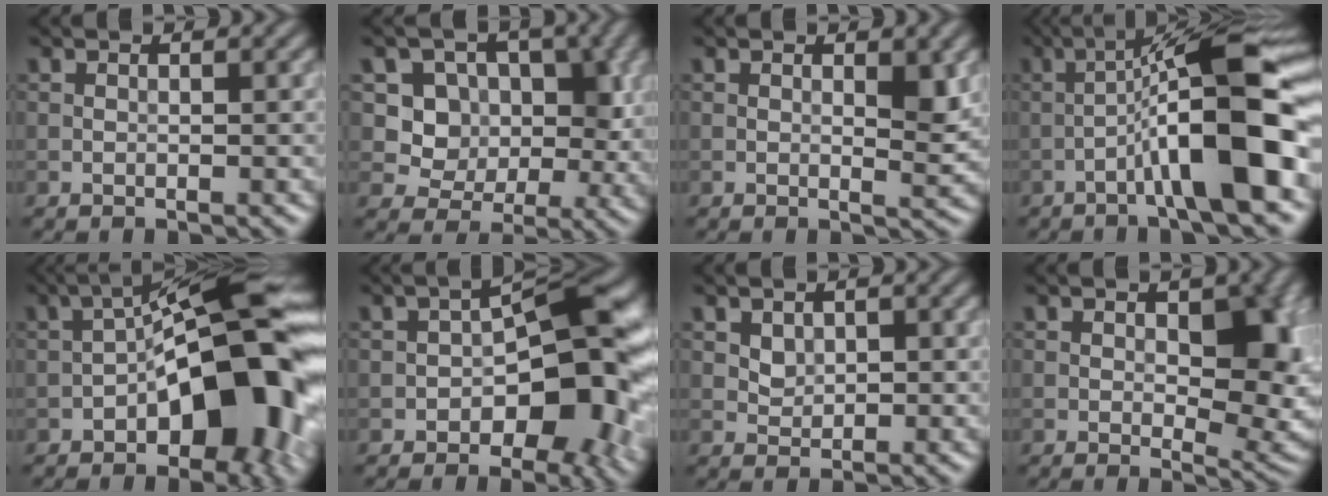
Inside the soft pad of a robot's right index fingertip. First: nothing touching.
{"total": 7.4, "force": [1.6, 6.1, 4.0], "torque": [-0.046, -0.006, 0.012]}
{"total": 2.4, "force": [0.4, 0.7, 2.2], "torque": [-0.033, -0.006, 0.005]}
{"total": 11.1, "force": [-3.3, 1.3, 10.5], "torque": [-0.154, 0.027, -0.055]}
{"total": 13.0, "force": [-2.9, 5.5, 11.4], "torque": [-0.137, 0.030, -0.065]}
{"total": 9.7, "force": [-2.4, 5.2, 7.8], "torque": [-0.091, 0.015, -0.047]}
{"total": 1.5, "force": [0.3, 1.2, 0.9], "torque": [-0.014, -0.002, 0.008]}
{"total": 6.8, "force": [0.8, 3.7, 5.7], "torque": [-0.063, -0.010, 0.017]}